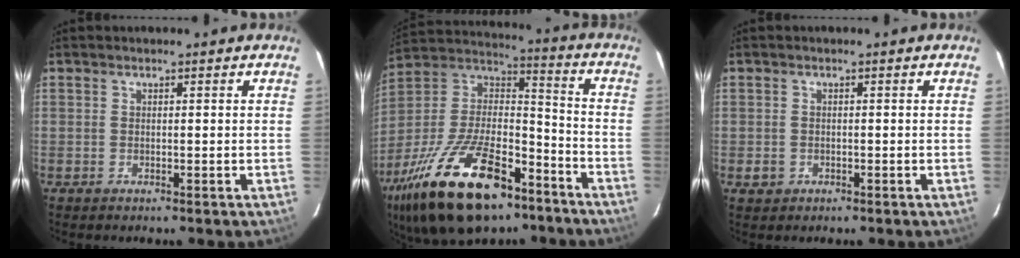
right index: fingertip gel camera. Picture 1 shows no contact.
{"total": 29.2, "force": [-18.1, 12.8, 19.1], "torque": [-0.376, -0.012, -0.292]}
{"total": 2.2, "force": [-0.8, 2.0, 0.4], "torque": [-0.009, 0.001, -0.009]}